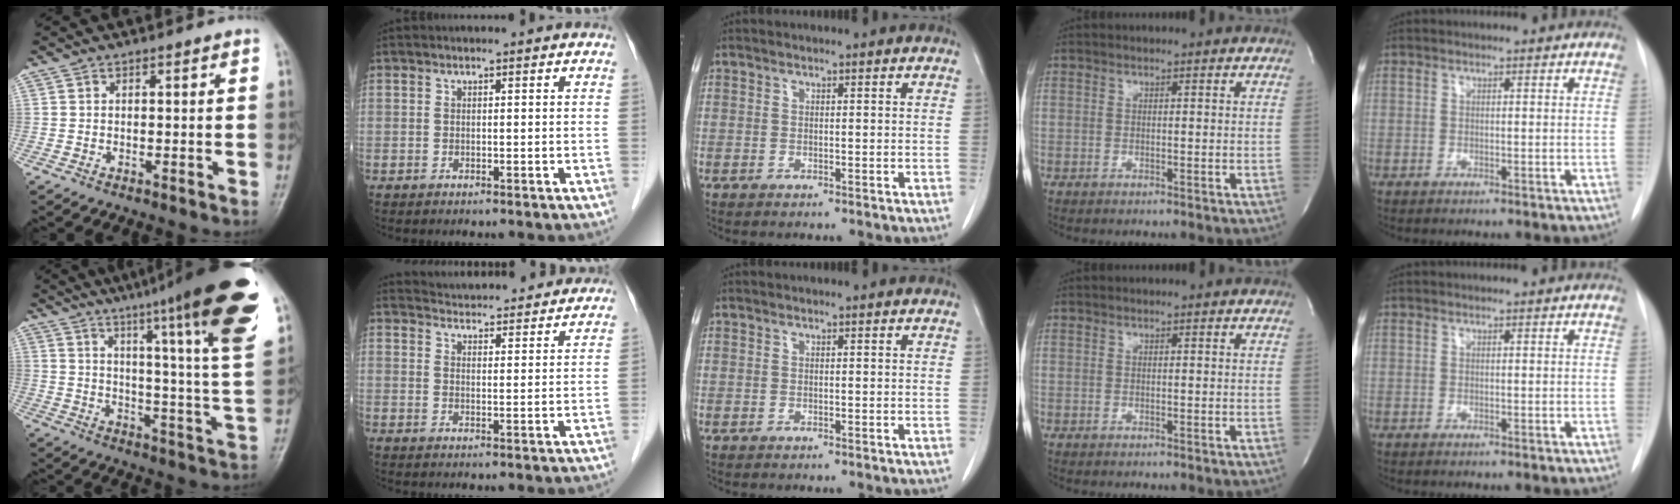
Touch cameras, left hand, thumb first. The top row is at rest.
{"thumb": {"total": 25.0, "force": [16.1, 1.6, 19.1], "torque": [-0.251, -0.072, 0.216]}, "index": {"total": 17.6, "force": [16.8, 2.6, 4.4], "torque": [-0.057, 0.011, 0.213]}}